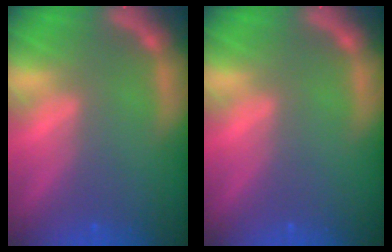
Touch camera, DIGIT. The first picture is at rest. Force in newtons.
{"total": 0.0}